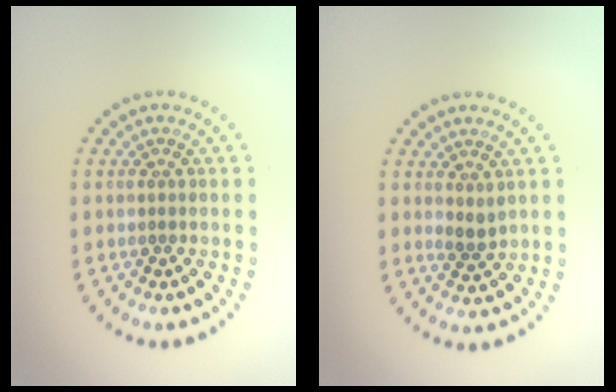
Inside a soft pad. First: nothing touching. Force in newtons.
{"total": 1.2, "press": 1.0, "slide": 0.7}